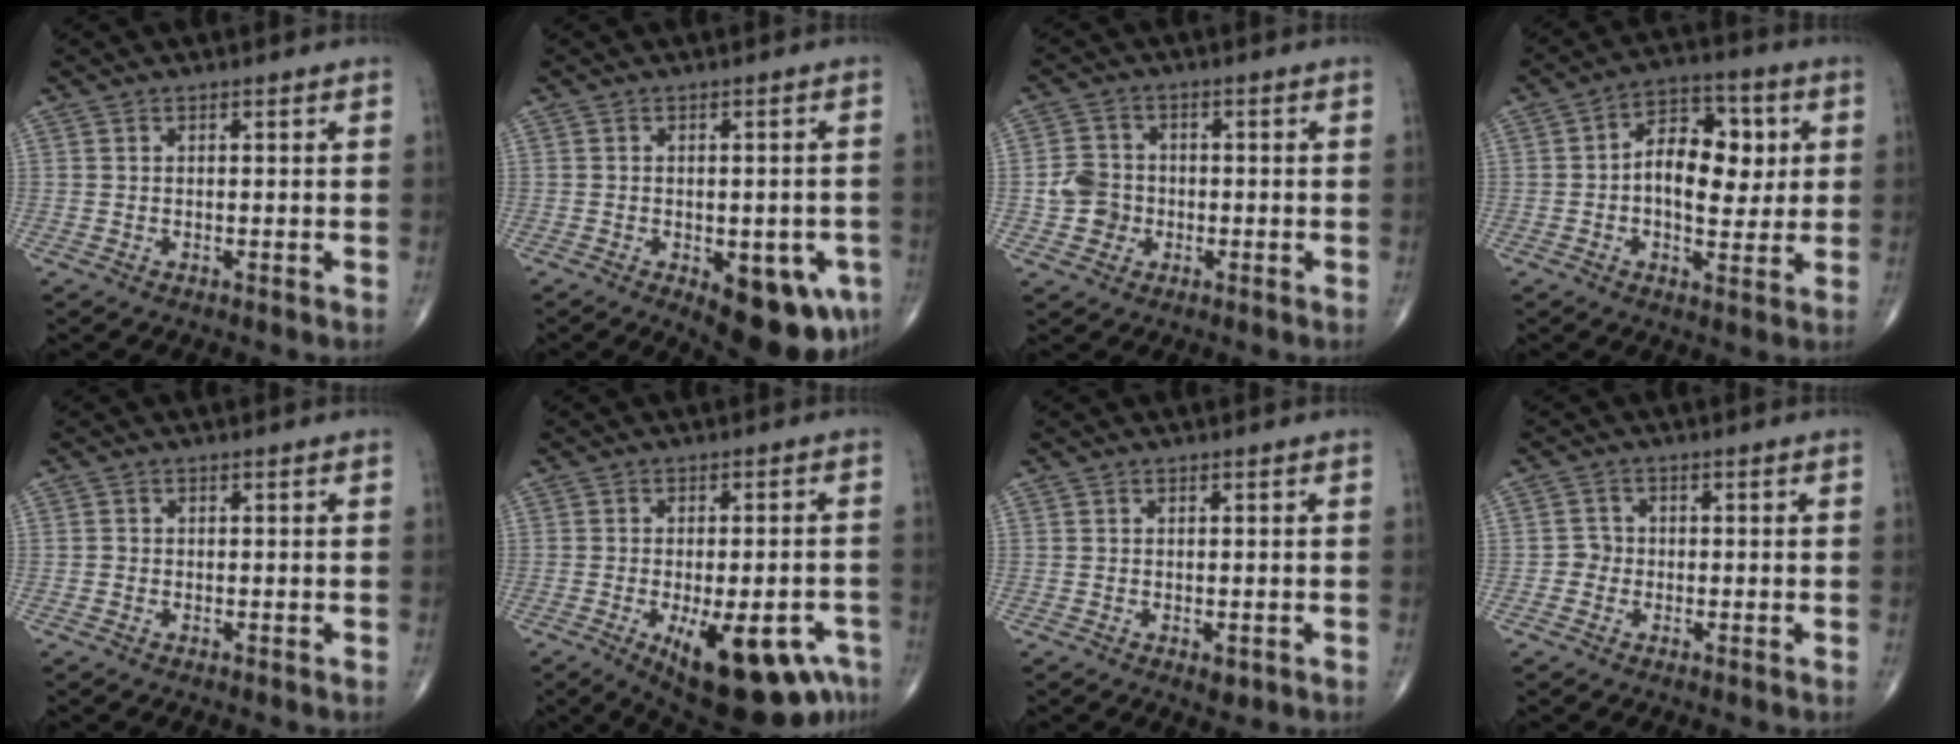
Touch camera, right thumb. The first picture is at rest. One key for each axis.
{"total": 12.7, "fx": -4.9, "fy": 5.8, "fz": 10.2, "tx": -0.105, "ty": 0.002, "tz": -0.051}
{"total": 5.4, "fx": -1.1, "fy": 4.9, "fz": 2.0, "tx": -0.021, "ty": 0.012, "tz": -0.025}
{"total": 12.4, "fx": 1.1, "fy": 7.4, "fz": 9.9, "tx": -0.117, "ty": 0.013, "tz": 0.011}
{"total": 0.7, "fx": -0.2, "fy": 0.7, "fz": 0.1, "tx": -0.001, "ty": 0.003, "tz": -0.005}
{"total": 17.6, "fx": -8.6, "fy": 6.8, "fz": 13.8, "tx": -0.133, "ty": 0.011, "tz": -0.104}
{"total": 1.6, "fx": -0.6, "fy": 0.8, "fz": 1.2, "tx": -0.011, "ty": -0.003, "tz": -0.005}
{"total": 2.2, "fx": -0.7, "fy": 2.1, "fz": 0.4, "tx": 0.005, "ty": 0.009, "tz": -0.020}